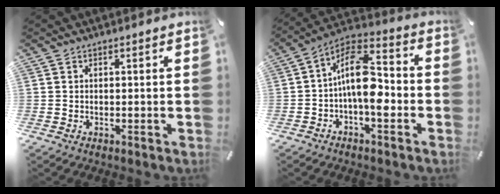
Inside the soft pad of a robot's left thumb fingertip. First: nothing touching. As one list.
[{"total": 13.0, "force": [-2.2, 6.8, 10.9], "torque": [-0.205, 0.002, -0.040]}]